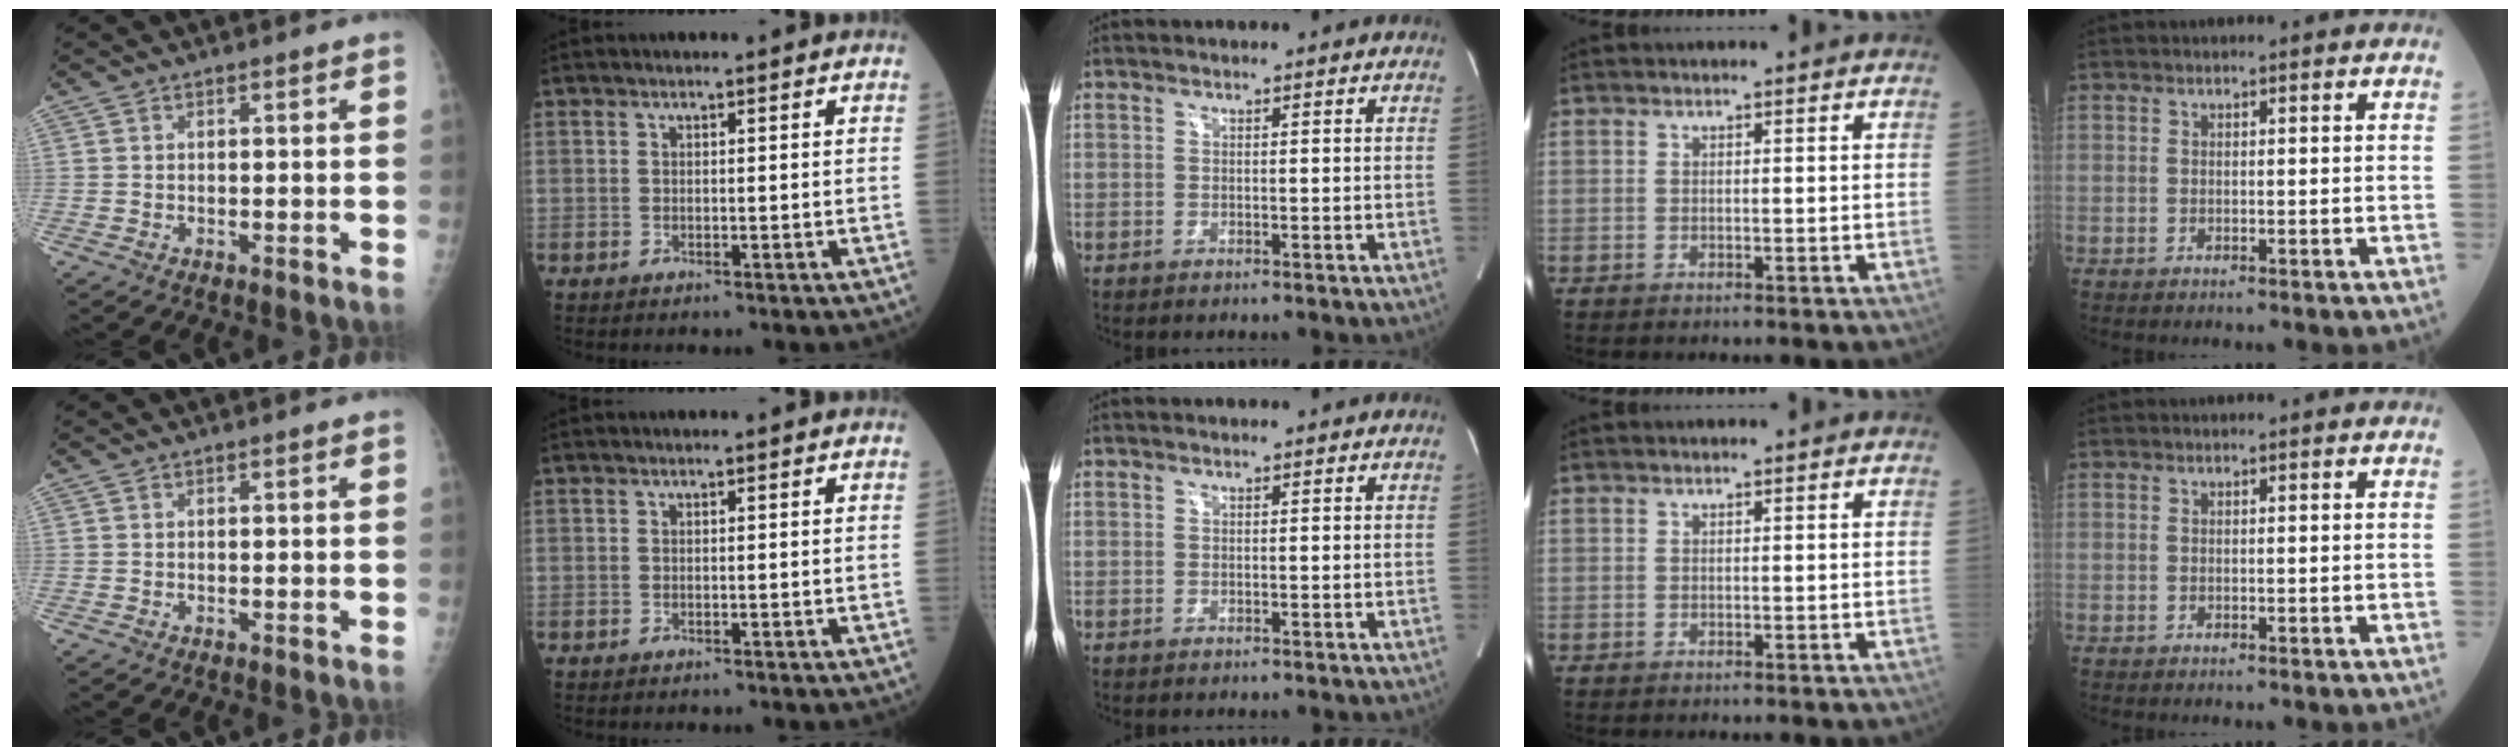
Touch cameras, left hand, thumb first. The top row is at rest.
{}